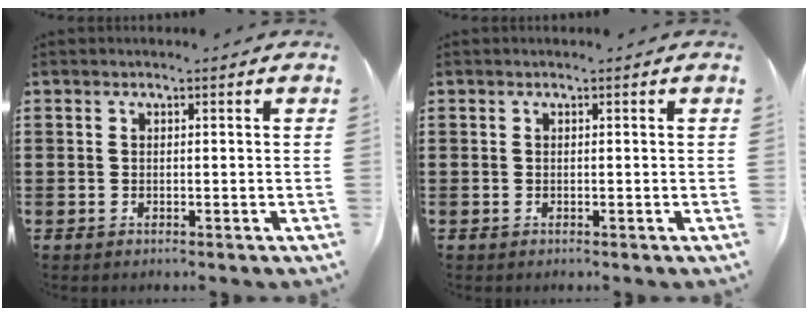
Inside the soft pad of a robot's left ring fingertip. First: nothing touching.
{"total": 0.0}